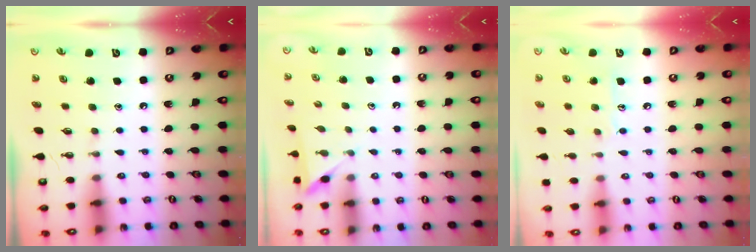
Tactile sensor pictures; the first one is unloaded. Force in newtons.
{"total": 2.2, "press": 2.2, "slide": 0.2}
{"total": 7.8, "press": 7.8, "slide": 0.7}